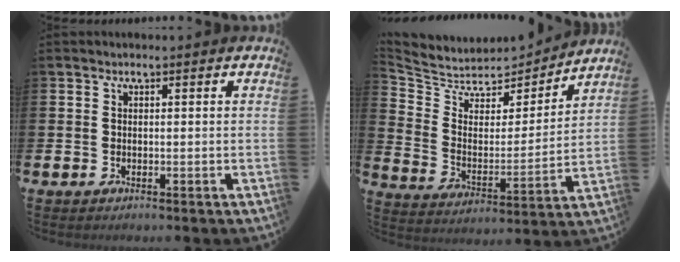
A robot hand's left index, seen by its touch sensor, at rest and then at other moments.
{"total": 6.0, "force": [5.4, 2.5, 0.4], "torque": [-0.051, -0.052, 0.089]}